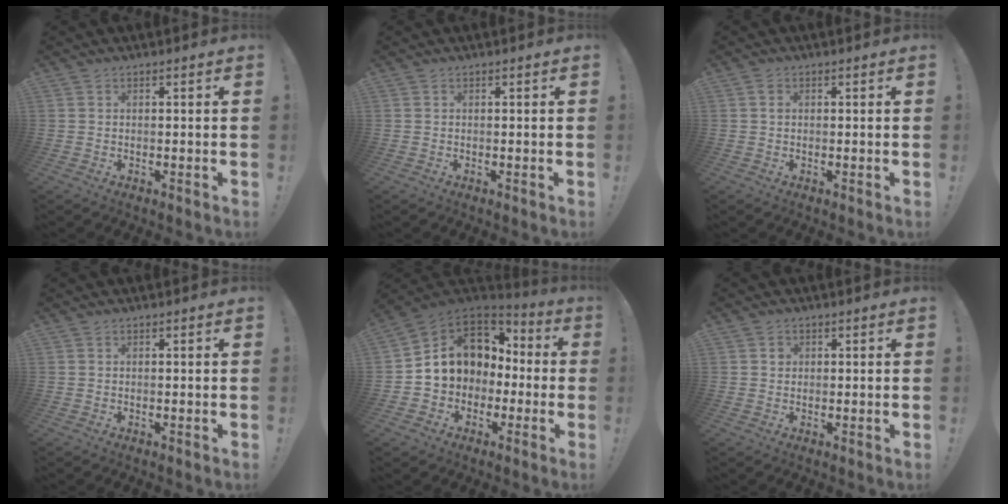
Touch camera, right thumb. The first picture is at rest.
{"total": 0.0}
{"total": 1.0, "force": [0.0, 0.9, 0.5], "torque": [-0.011, 0.006, 0.000]}
{"total": 0.0}
{"total": 12.4, "force": [2.8, 10.8, 5.5], "torque": [-0.076, -0.010, 0.069]}
{"total": 1.6, "force": [0.3, 1.5, 0.4], "torque": [0.009, -0.003, 0.001]}